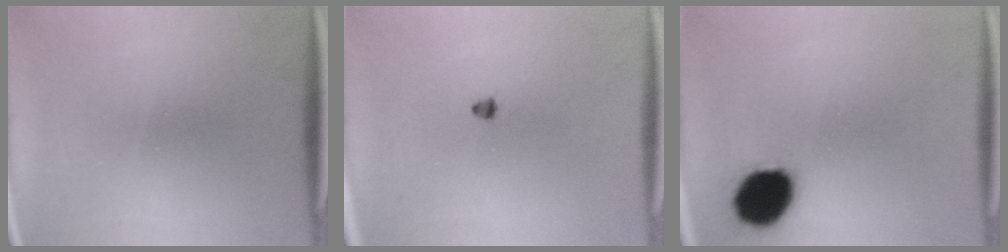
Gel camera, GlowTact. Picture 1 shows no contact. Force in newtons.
{"total": 1.1}
{"total": 14.2}